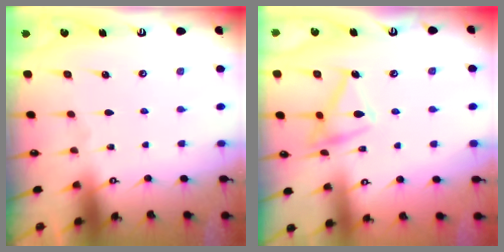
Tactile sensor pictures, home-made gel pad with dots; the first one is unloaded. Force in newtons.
{"total": 15.0, "press": 15.0, "slide": 0.4}